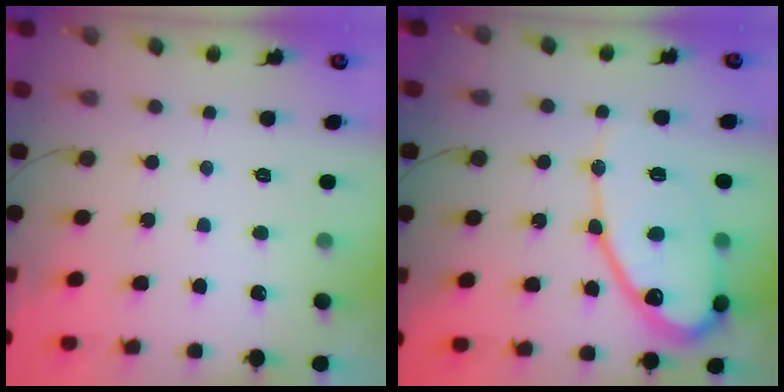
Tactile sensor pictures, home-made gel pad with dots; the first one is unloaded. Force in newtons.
{"total": 14.2, "press": 14.1, "slide": 1.9}